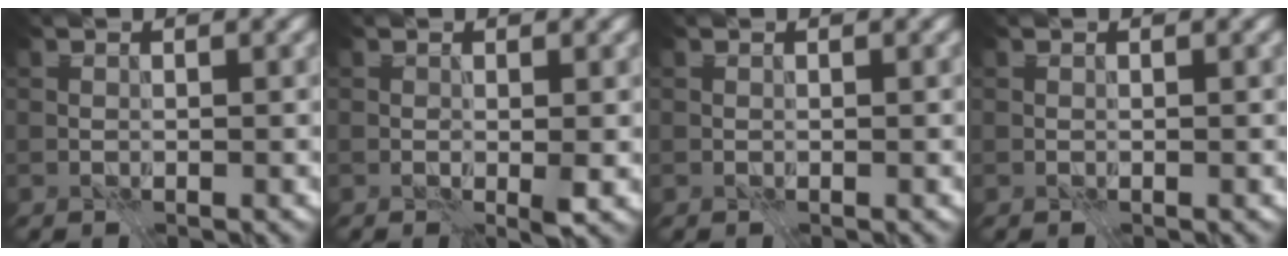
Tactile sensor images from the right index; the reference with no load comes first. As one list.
[{"total": 1.1, "force": [-0.1, 0.1, 1.1], "torque": [-0.019, -0.003, -0.003]}, {"total": 0.0}, {"total": 0.0}]